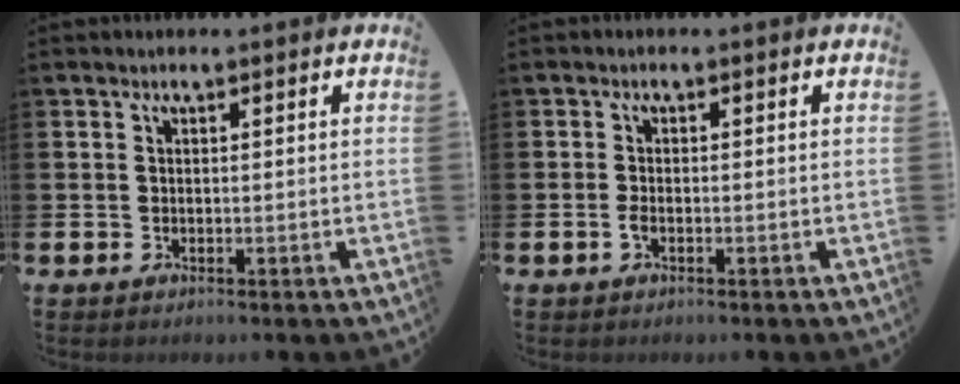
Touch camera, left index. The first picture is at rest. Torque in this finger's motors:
{"motor_torque": [0.26, 0.20, 0.00, 0.03]}